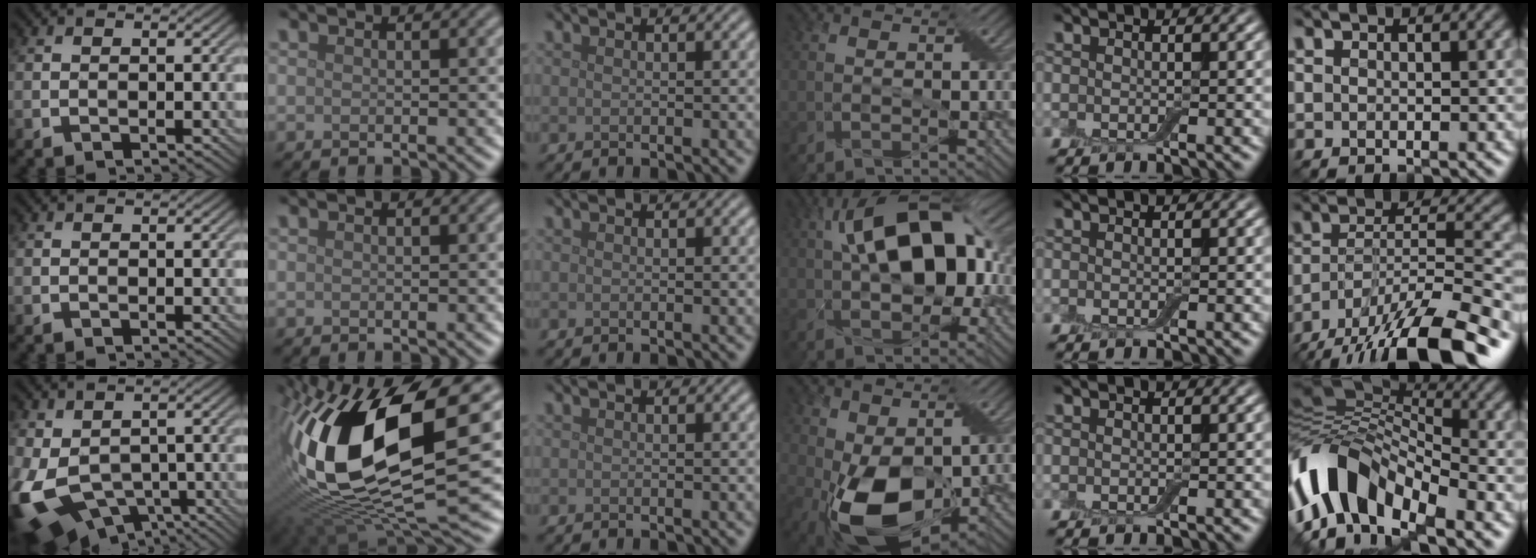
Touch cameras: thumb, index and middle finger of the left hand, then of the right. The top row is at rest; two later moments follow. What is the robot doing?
{"motion": "extract", "object": "airpods case & airpods"}